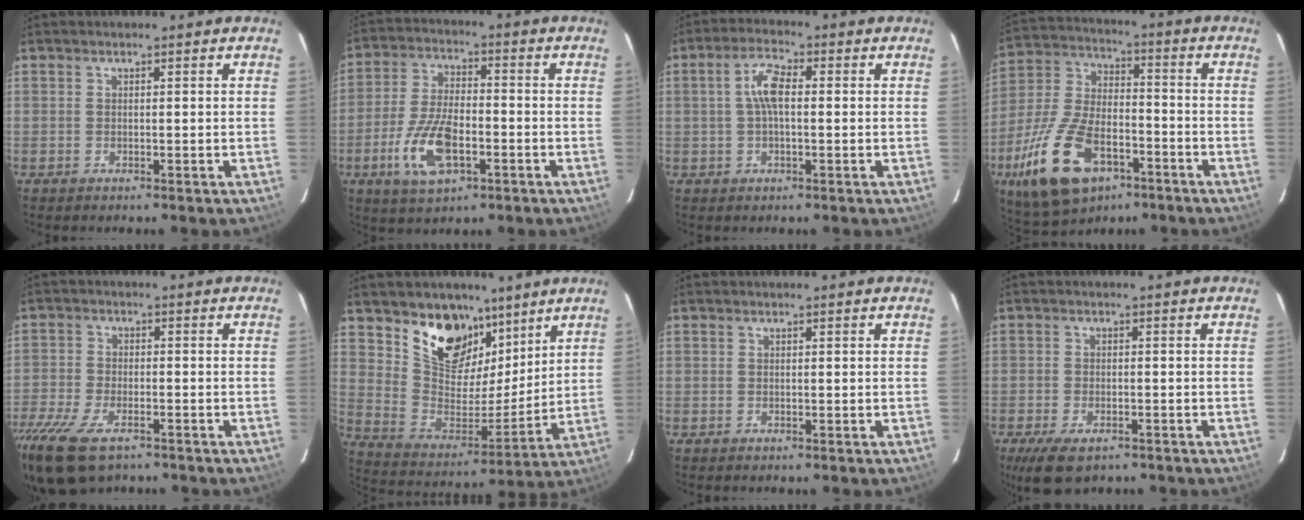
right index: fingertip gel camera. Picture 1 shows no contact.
{"total": 11.9, "force": [-4.5, 5.4, 9.7], "torque": [-0.206, -0.004, -0.080]}
{"total": 5.3, "force": [0.3, 2.1, 4.9], "torque": [-0.100, 0.013, 0.004]}
{"total": 19.7, "force": [-9.7, 10.1, 13.8], "torque": [-0.301, -0.015, -0.169]}
{"total": 13.6, "force": [-9.3, 5.8, 8.0], "torque": [-0.201, -0.043, -0.176]}
{"total": 16.3, "force": [10.6, 9.8, 7.6], "torque": [-0.154, -0.005, 0.200]}
{"total": 0.0}
{"total": 7.5, "force": [-5.0, 3.6, 4.4], "torque": [-0.106, -0.024, -0.084]}